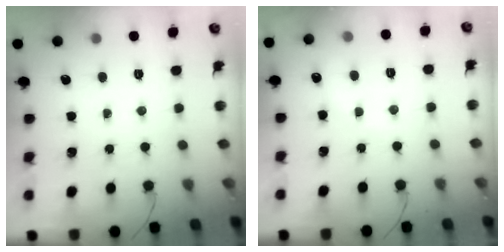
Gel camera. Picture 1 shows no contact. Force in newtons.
{"total": 6.0, "press": 5.9, "slide": 1.3}